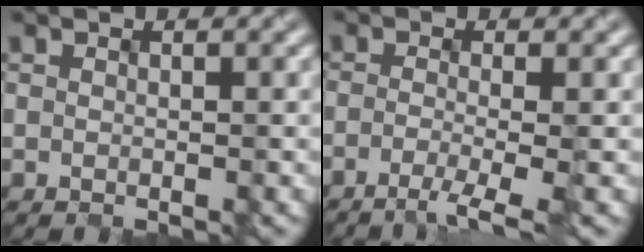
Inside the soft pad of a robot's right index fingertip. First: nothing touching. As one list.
[{"total": 3.0, "force": [-1.8, 0.5, 2.3], "torque": [-0.037, -0.007, -0.037]}]